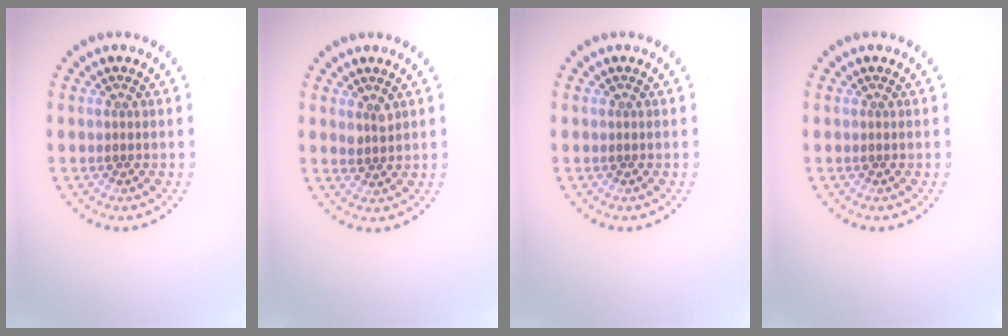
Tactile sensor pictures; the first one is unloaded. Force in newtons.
{"total": 1.3, "press": 1.1, "slide": 0.6}
{"total": 0.0}
{"total": 0.0}